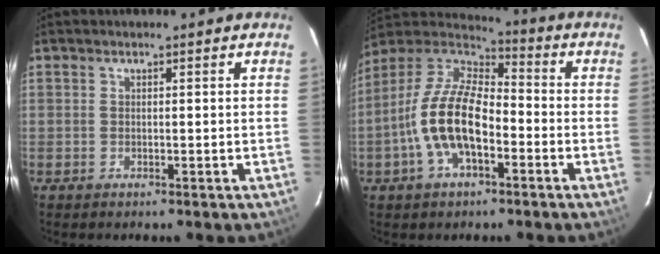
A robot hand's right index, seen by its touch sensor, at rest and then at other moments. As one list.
[{"total": 15.1, "force": [-4.4, 7.0, 12.7], "torque": [-0.254, 0.004, -0.086]}]